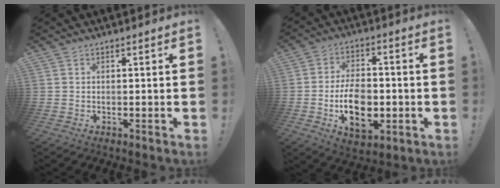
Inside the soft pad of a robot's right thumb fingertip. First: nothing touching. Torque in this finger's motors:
{"motor_torque": [1.76, 1.32, 0.26, 0.60, 0.08]}